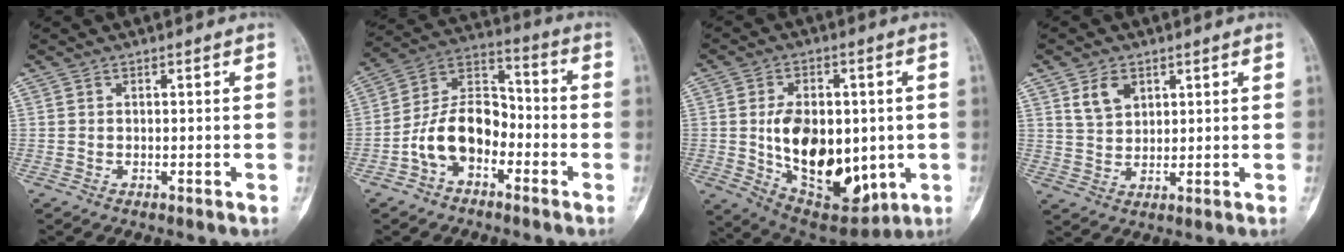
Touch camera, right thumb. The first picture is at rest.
{"total": 12.5, "force": [-4.4, 8.2, 8.3], "torque": [-0.128, 0.056, -0.091]}
{"total": 20.1, "force": [-1.0, 12.1, 16.1], "torque": [-0.211, -0.019, 0.010]}
{"total": 5.3, "force": [2.8, 3.4, 2.8], "torque": [-0.034, -0.016, 0.057]}